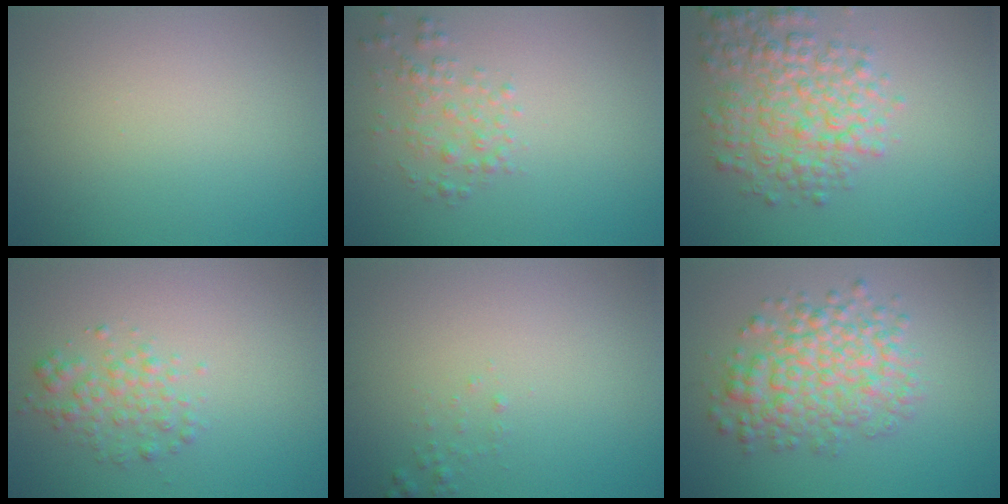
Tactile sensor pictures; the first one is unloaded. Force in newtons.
{"total": 1.9, "press": 1.9, "slide": 0.0}
{"total": 5.4, "press": 5.4, "slide": 0.2}
{"total": 2.2, "press": 2.2, "slide": 0.0}
{"total": 0.6, "press": 0.6, "slide": 0.0}
{"total": 5.9, "press": 5.9, "slide": 0.1}